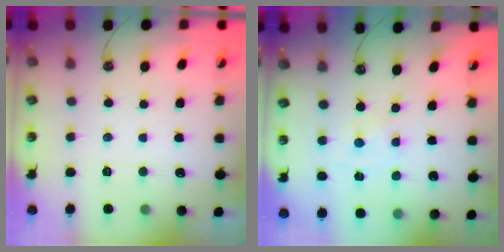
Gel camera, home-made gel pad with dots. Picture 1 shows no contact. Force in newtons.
{"total": 0.0}